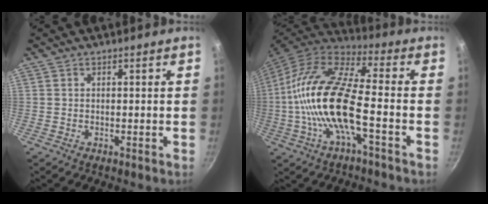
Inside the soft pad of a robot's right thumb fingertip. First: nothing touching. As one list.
[{"total": 18.7, "force": [-3.5, 6.4, 17.2], "torque": [-0.334, 0.035, -0.083]}]